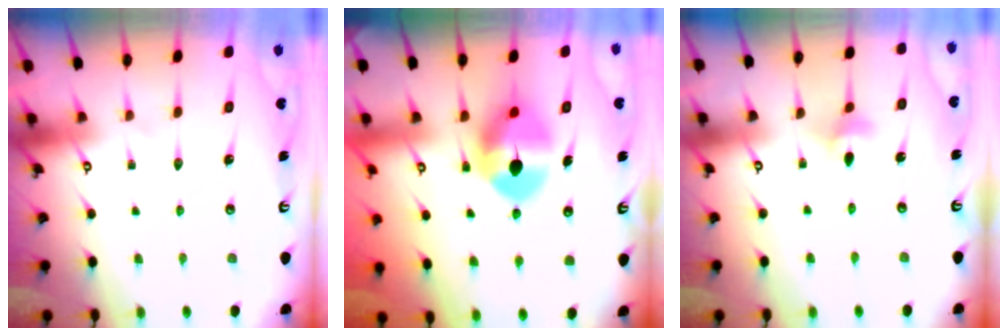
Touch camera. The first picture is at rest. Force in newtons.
{"total": 9.4, "press": 9.3, "slide": 1.0}
{"total": 3.2, "press": 3.2, "slide": 0.6}